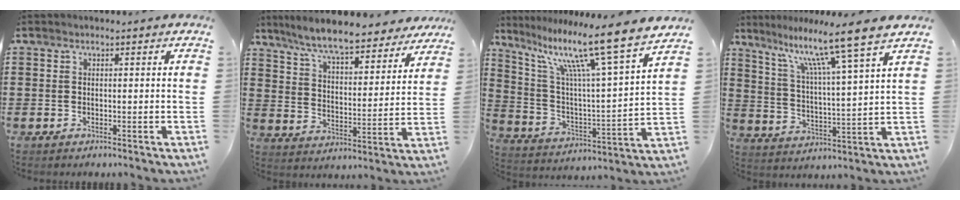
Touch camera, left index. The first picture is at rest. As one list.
[{"total": 8.8, "force": [7.9, 0.7, 3.9], "torque": [-0.107, -0.042, 0.139]}, {"total": 13.4, "force": [9.9, 0.1, 9.1], "torque": [-0.192, -0.068, 0.151]}, {"total": 11.4, "force": [8.7, -0.4, 7.3], "torque": [-0.153, -0.048, 0.135]}]